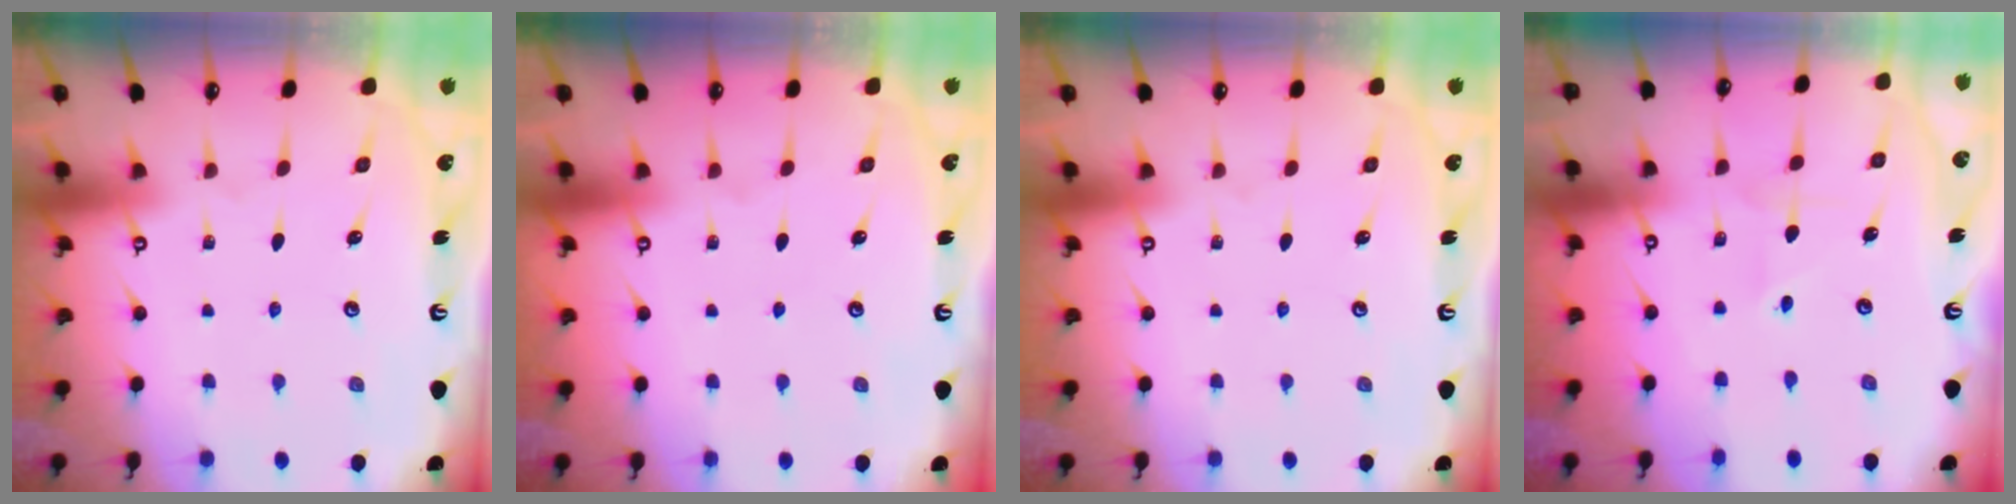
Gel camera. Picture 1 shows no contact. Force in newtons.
{"total": 0.0}
{"total": 0.0}
{"total": 3.0, "press": 3.0, "slide": 0.4}